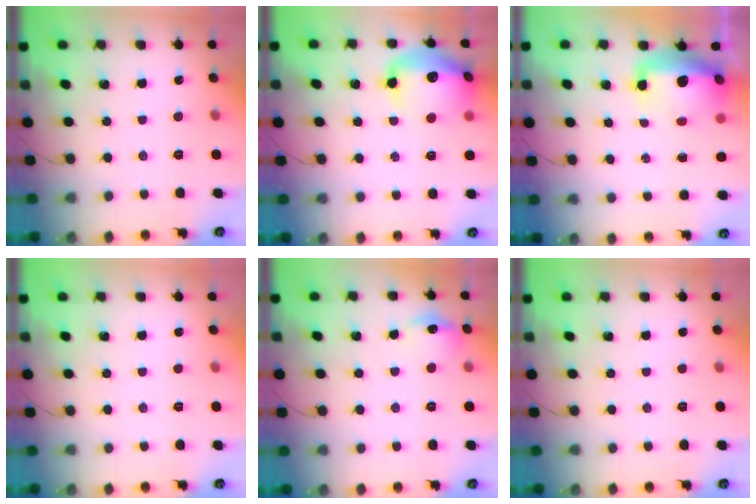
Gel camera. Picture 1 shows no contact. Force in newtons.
{"total": 17.8, "press": 17.6, "slide": 2.3}
{"total": 15.9, "press": 15.4, "slide": 3.8}
{"total": 0.0}
{"total": 9.0, "press": 8.9, "slide": 1.2}
{"total": 0.0}